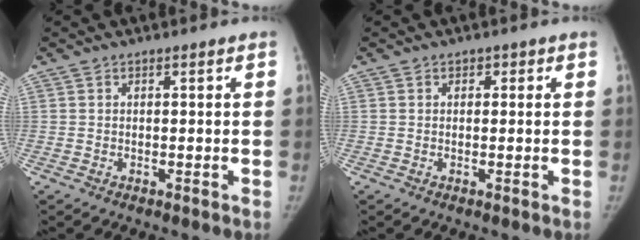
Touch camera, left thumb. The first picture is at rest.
{"total": 0.8, "force": [0.3, 0.7, 0.3], "torque": [0.005, 0.001, 0.001]}